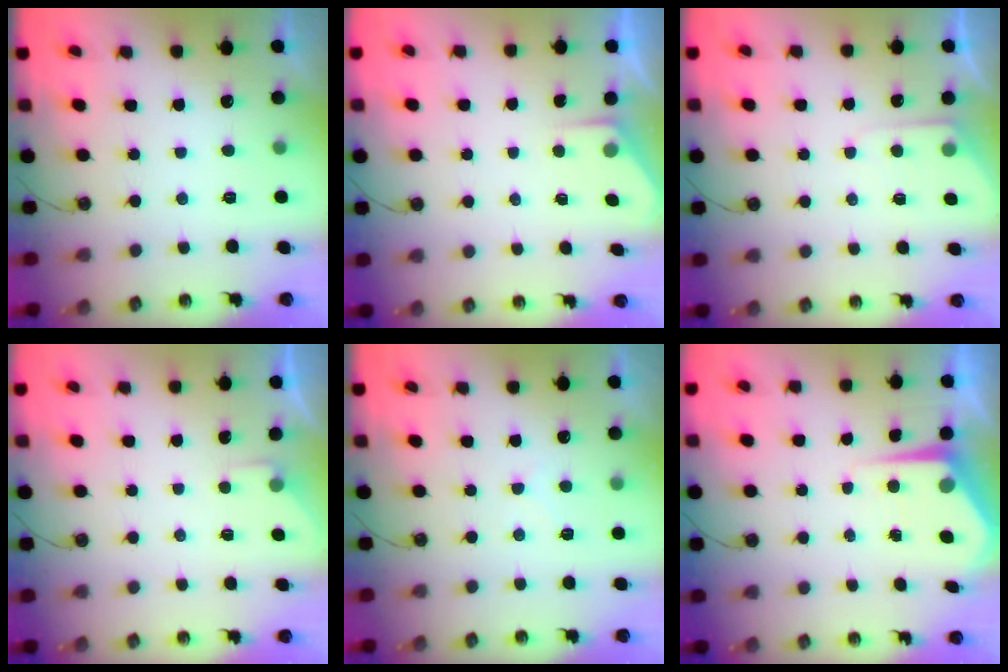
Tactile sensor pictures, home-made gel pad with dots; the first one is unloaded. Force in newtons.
{"total": 2.2, "press": 2.2, "slide": 0.3}
{"total": 4.6, "press": 4.5, "slide": 0.6}
{"total": 2.9, "press": 2.8, "slide": 0.4}
{"total": 4.7, "press": 4.7, "slide": 0.6}
{"total": 6.7, "press": 6.7, "slide": 0.2}